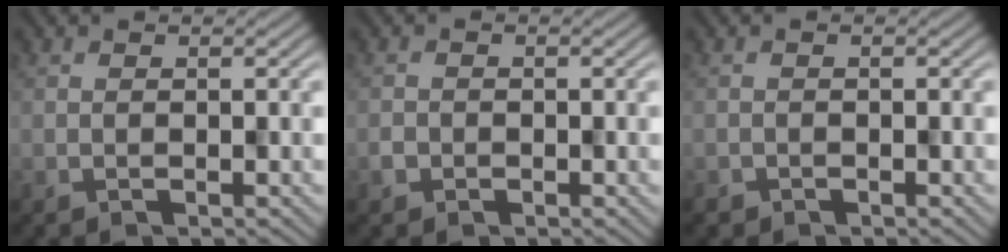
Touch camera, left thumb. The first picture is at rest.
{"total": 0.9, "force": [-0.4, 0.7, -0.3], "torque": [0.007, -0.002, -0.009]}
{"total": 0.9, "force": [-0.7, 0.4, -0.4], "torque": [0.007, -0.003, -0.011]}